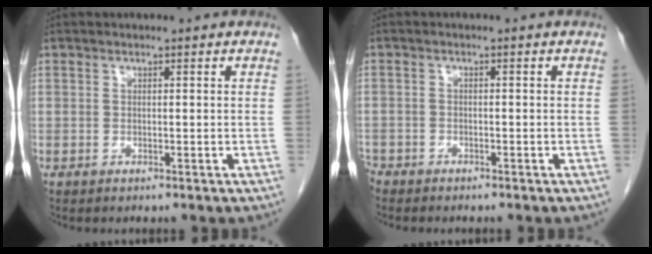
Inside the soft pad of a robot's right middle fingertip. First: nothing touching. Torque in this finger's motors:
{"motor_torque": [1.16, -0.98, 0.31, -0.07]}